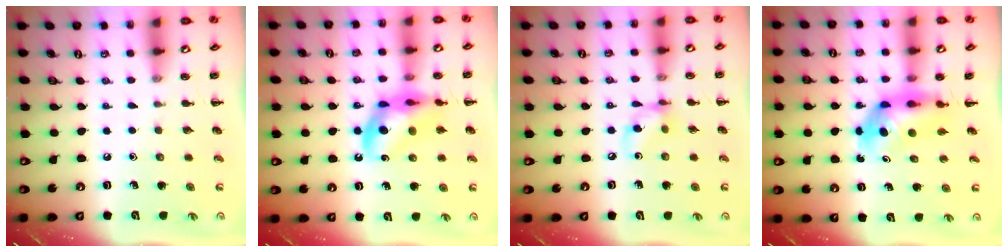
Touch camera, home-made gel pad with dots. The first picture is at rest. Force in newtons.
{"total": 12.9, "press": 12.4, "slide": 3.4}
{"total": 7.7, "press": 7.7, "slide": 0.6}
{"total": 5.5, "press": 5.4, "slide": 1.0}